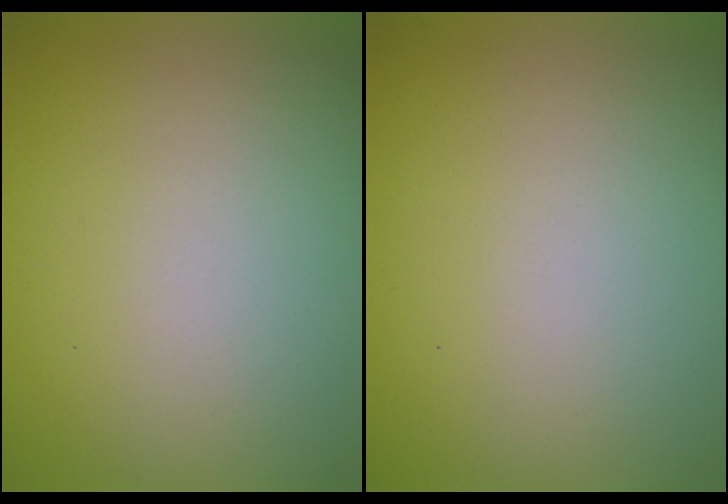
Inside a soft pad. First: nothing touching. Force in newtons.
{"total": 0.0}